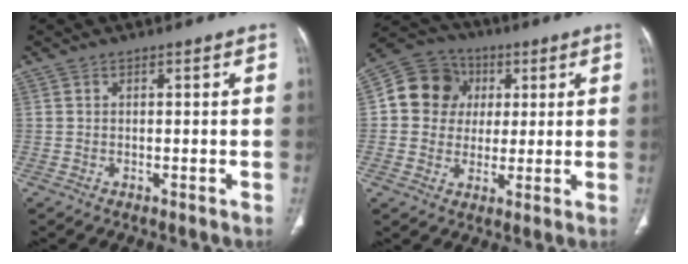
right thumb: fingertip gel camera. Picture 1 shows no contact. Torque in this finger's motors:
{"motor_torque": [-0.03, 0.05, 0.00, 0.01, 0.03]}